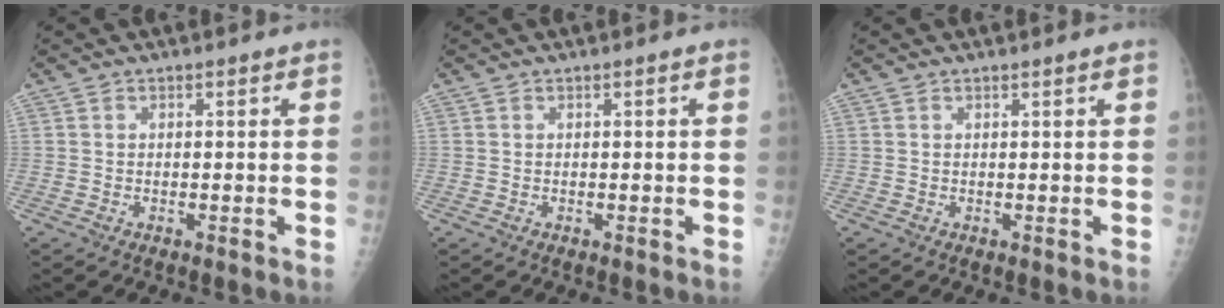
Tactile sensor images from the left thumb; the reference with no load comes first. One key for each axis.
{"total": 0.0}
{"total": 0.6, "fx": 0.6, "fy": 0.0, "fz": 0.3, "tx": -0.005, "ty": 0.000, "tz": 0.009}